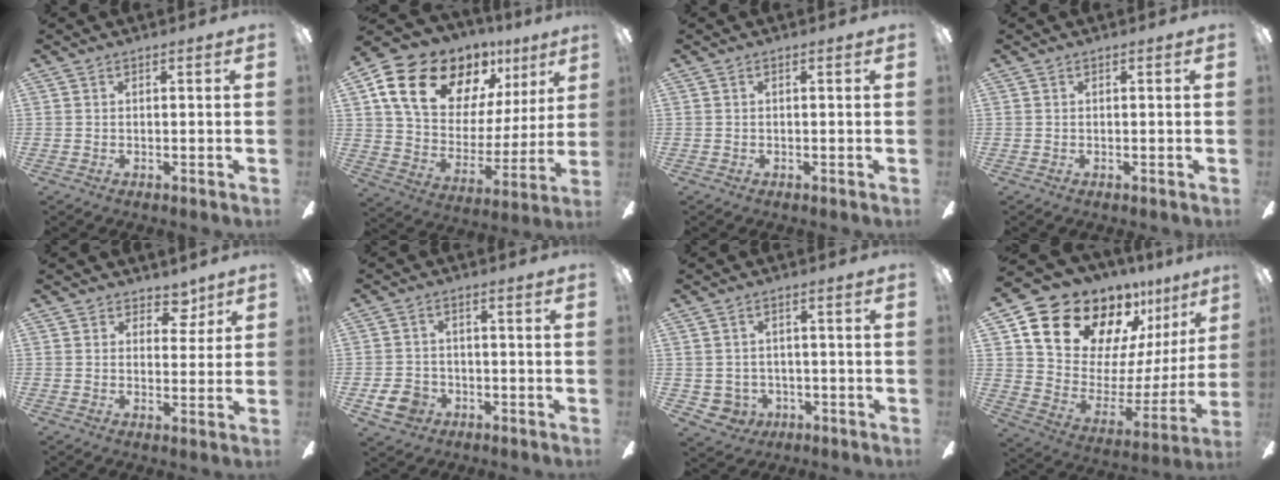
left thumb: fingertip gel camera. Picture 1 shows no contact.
{"total": 20.0, "force": [12.7, 12.0, 9.8], "torque": [-0.170, -0.072, 0.234]}
{"total": 0.0}
{"total": 0.0}
{"total": 5.6, "force": [3.7, 3.8, 2.0], "torque": [-0.011, -0.018, 0.063]}
{"total": 6.0, "force": [-2.7, 4.6, 2.7], "torque": [-0.068, 0.013, -0.049]}
{"total": 3.5, "force": [-0.3, 3.4, 0.6], "torque": [-0.027, -0.001, -0.005]}
{"total": 20.8, "force": [16.3, 10.6, 7.2], "torque": [-0.135, -0.124, 0.310]}